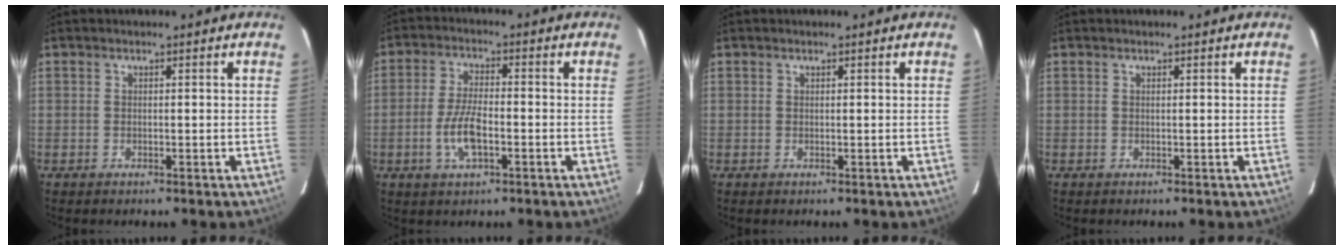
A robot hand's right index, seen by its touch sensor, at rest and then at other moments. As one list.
[{"total": 7.3, "force": [-2.4, 2.6, 6.3], "torque": [-0.133, -0.001, -0.046]}, {"total": 0.0}, {"total": 0.0}]